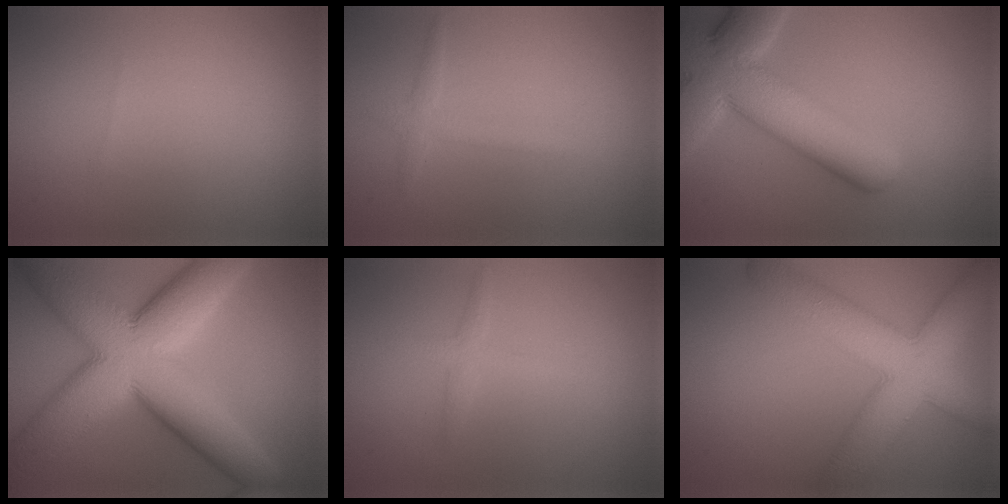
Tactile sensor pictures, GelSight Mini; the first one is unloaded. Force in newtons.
{"total": 1.5, "press": 1.5, "slide": 0.1}
{"total": 10.7, "press": 10.6, "slide": 1.1}
{"total": 15.4, "press": 15.3, "slide": 0.8}
{"total": 1.5, "press": 1.5, "slide": 0.1}
{"total": 9.2, "press": 9.2, "slide": 0.2}